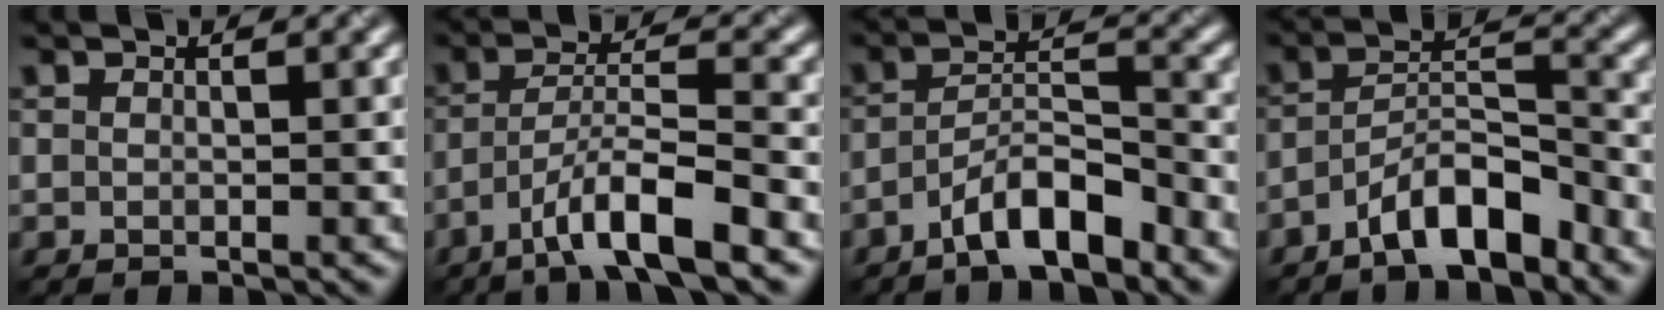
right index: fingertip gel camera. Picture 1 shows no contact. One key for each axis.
{"total": 6.7, "fx": -4.0, "fy": 1.2, "fz": 5.2, "tx": -0.088, "ty": 0.010, "tz": -0.076}
{"total": 5.5, "fx": -3.7, "fy": 1.5, "fz": 3.8, "tx": -0.062, "ty": 0.009, "tz": -0.069}
{"total": 6.1, "fx": -4.2, "fy": 1.9, "fz": 4.1, "tx": -0.066, "ty": 0.011, "tz": -0.075}